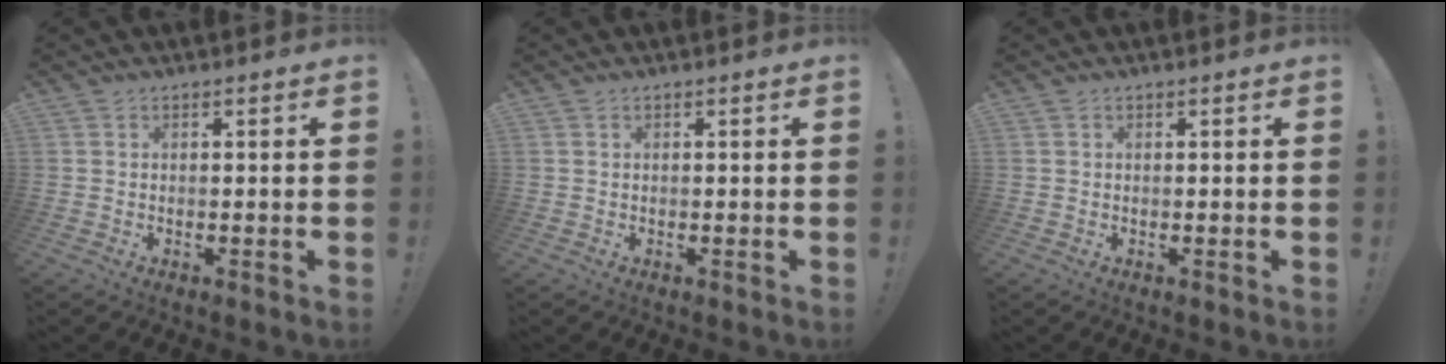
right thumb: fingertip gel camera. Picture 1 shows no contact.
{"total": 0.0}
{"total": 0.0}